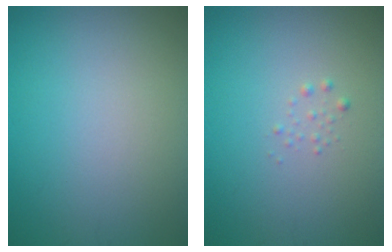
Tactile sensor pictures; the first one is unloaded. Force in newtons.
{"total": 0.6, "press": 0.6, "slide": 0.0}